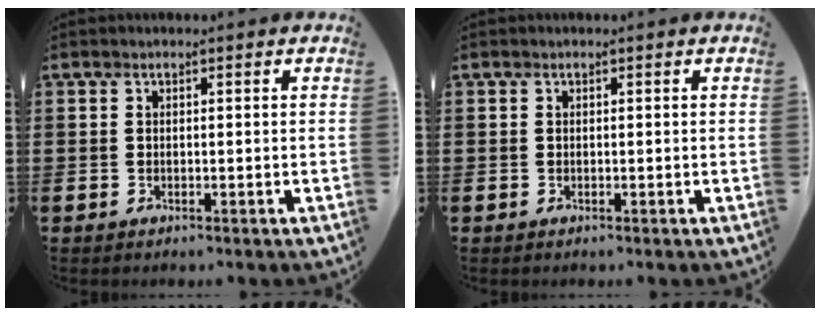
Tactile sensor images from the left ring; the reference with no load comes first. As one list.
[{"total": 0.0}]